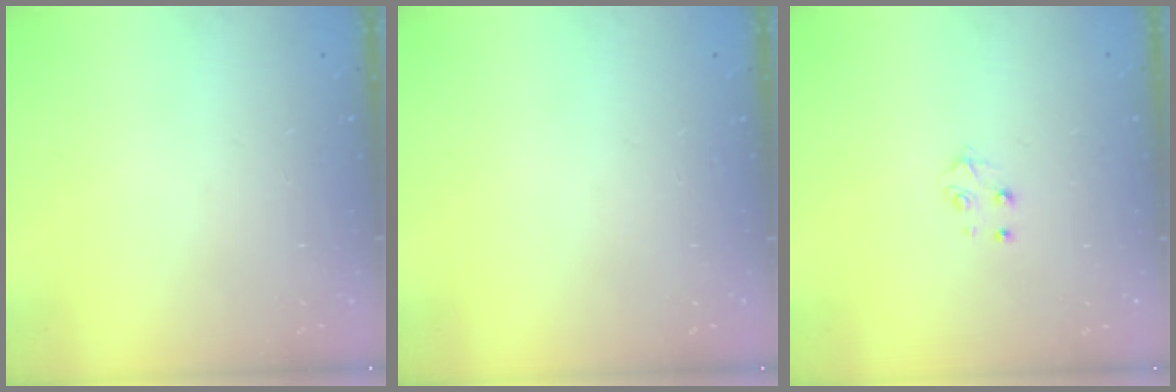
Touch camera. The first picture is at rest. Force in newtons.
{"total": 0.0}
{"total": 3.9, "press": 3.8, "slide": 0.5}